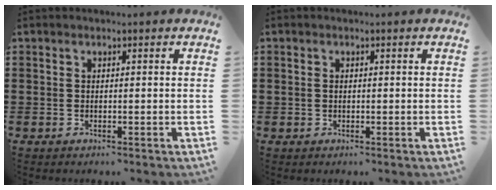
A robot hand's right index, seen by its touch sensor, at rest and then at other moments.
{"total": 0.6, "force": [0.0, 0.5, 0.4], "torque": [-0.009, 0.002, -0.001]}